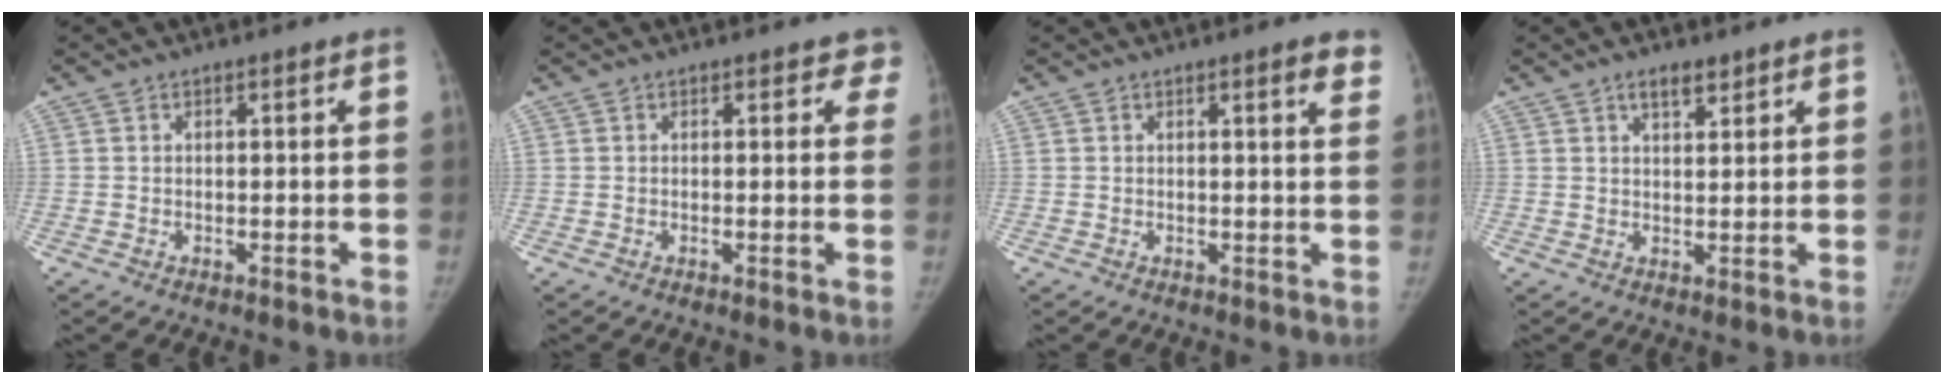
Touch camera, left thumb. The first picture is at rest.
{"total": 2.8, "force": [2.0, 1.7, 0.9], "torque": [0.026, -0.005, 0.007]}
{"total": 3.4, "force": [2.3, 0.7, 2.4], "torque": [-0.016, -0.008, 0.024]}
{"total": 3.5, "force": [2.5, 1.4, 2.0], "torque": [-0.018, -0.014, 0.041]}